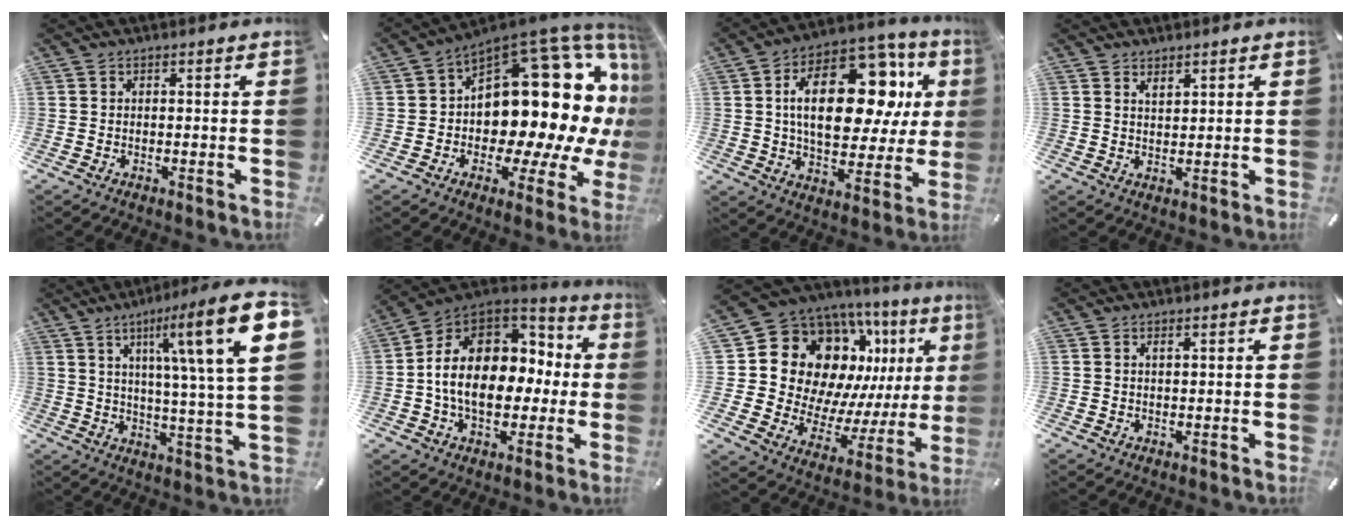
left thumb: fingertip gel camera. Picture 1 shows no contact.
{"total": 26.0, "force": [5.0, 15.5, 20.3], "torque": [-0.273, -0.081, 0.107]}
{"total": 25.7, "force": [6.5, 14.2, 20.4], "torque": [-0.324, -0.022, 0.105]}
{"total": 1.9, "force": [1.7, 0.5, 0.6], "torque": [-0.014, -0.006, 0.032]}
{"total": 20.1, "force": [8.2, 3.2, 18.1], "torque": [-0.271, -0.038, 0.104]}
{"total": 17.6, "force": [-0.4, 13.4, 11.5], "torque": [-0.199, 0.000, -0.002]}
{"total": 19.1, "force": [8.6, 14.2, 9.5], "torque": [-0.153, -0.081, 0.182]}
{"total": 0.8, "force": [0.4, 0.2, 0.7], "torque": [-0.013, 0.000, 0.007]}